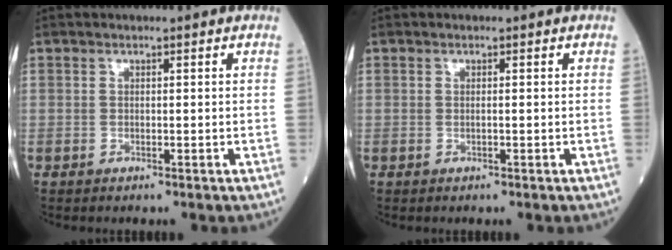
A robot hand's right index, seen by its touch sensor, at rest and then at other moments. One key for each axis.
{"total": 0.0}